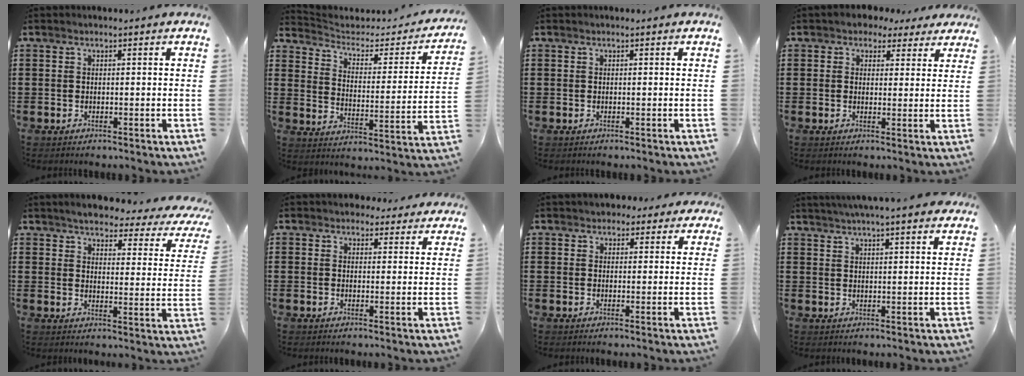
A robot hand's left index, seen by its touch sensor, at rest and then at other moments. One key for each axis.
{"total": 2.8, "fx": 2.1, "fy": 1.5, "fz": 1.1, "tx": -0.038, "ty": -0.020, "tz": 0.026}
{"total": 0.0}
{"total": 2.8, "fx": 2.1, "fy": 1.8, "fz": 0.6, "tx": -0.025, "ty": 0.005, "tz": 0.039}
{"total": 4.4, "fx": 4.0, "fy": 0.5, "fz": 1.8, "tx": -0.047, "ty": -0.031, "tz": 0.061}
{"total": 2.8, "fx": 2.4, "fy": 1.3, "fz": 0.5, "tx": -0.010, "ty": 0.000, "tz": 0.043}
{"total": 2.4, "fx": 1.8, "fy": 1.5, "fz": 0.5, "tx": -0.010, "ty": 0.006, "tz": 0.031}
{"total": 3.8, "fx": 3.5, "fy": -0.4, "fz": 1.4, "tx": -0.039, "ty": -0.009, "tz": 0.061}